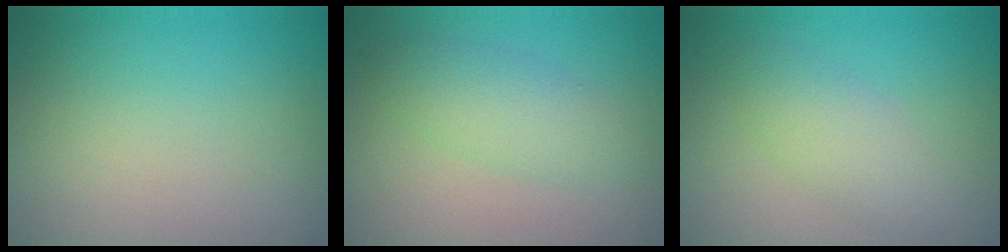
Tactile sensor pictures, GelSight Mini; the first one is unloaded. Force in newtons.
{"total": 2.9, "press": 2.9, "slide": 0.1}
{"total": 2.7, "press": 2.7, "slide": 0.2}